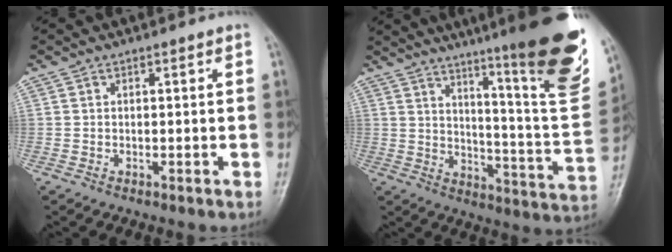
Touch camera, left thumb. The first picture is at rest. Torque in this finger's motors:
{"motor_torque": [3.06, 0.76, 1.49, -1.28, 0.34]}